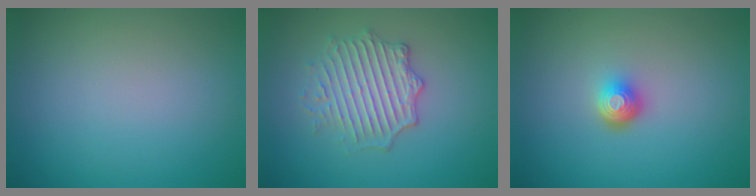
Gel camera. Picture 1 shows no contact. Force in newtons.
{"total": 3.9, "press": 3.5, "slide": 1.6}
{"total": 2.2, "press": 1.4, "slide": 1.6}